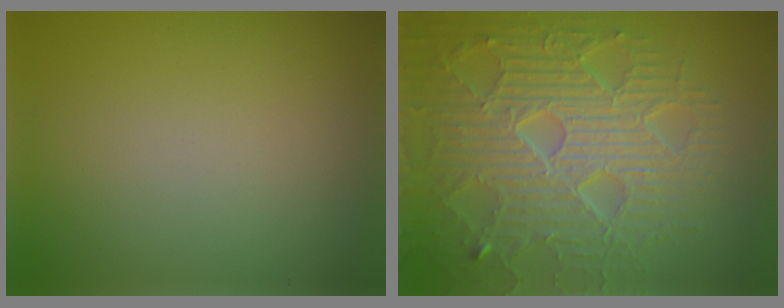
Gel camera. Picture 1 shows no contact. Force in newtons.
{"total": 9.3, "press": 6.6, "slide": 6.6}